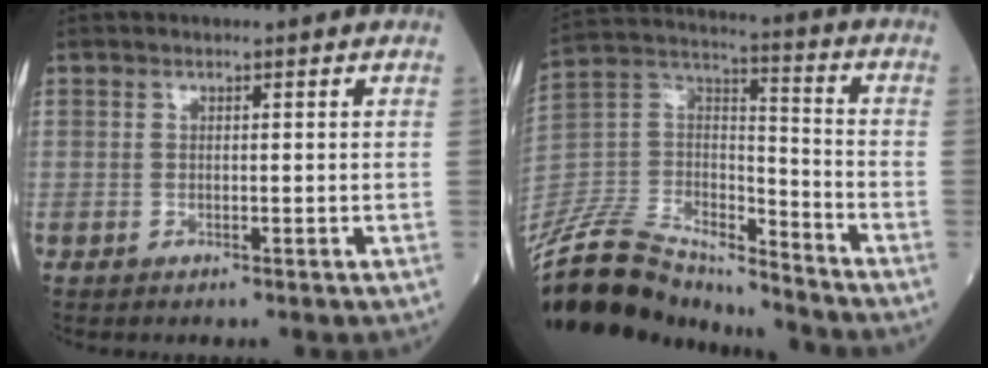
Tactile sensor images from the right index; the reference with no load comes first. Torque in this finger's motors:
{"motor_torque": [0.49, -1.19, 0.45, 0.17]}